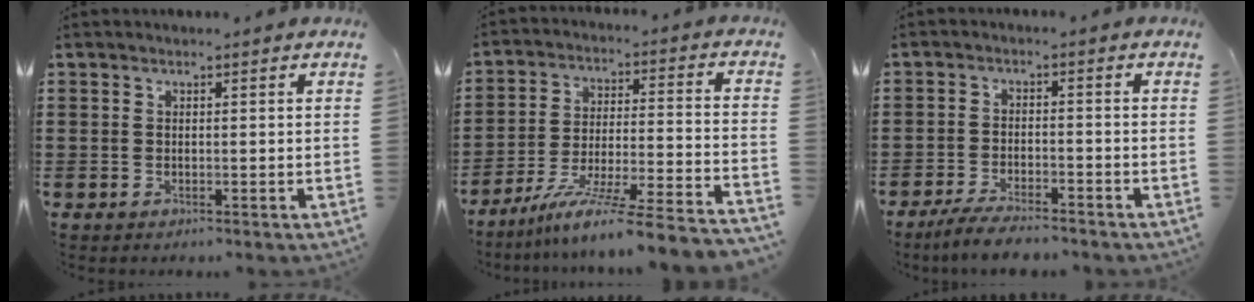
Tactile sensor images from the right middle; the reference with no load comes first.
{"total": 9.9, "force": [-8.1, -0.8, 5.7], "torque": [-0.099, -0.009, -0.163]}
{"total": 4.3, "force": [-3.9, 0.3, 1.6], "torque": [-0.041, -0.003, -0.081]}